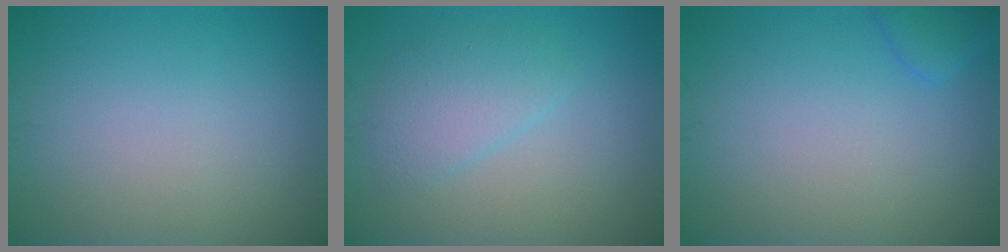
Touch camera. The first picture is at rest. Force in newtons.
{"total": 2.8, "press": 2.7, "slide": 0.2}
{"total": 1.6, "press": 1.6, "slide": 0.1}